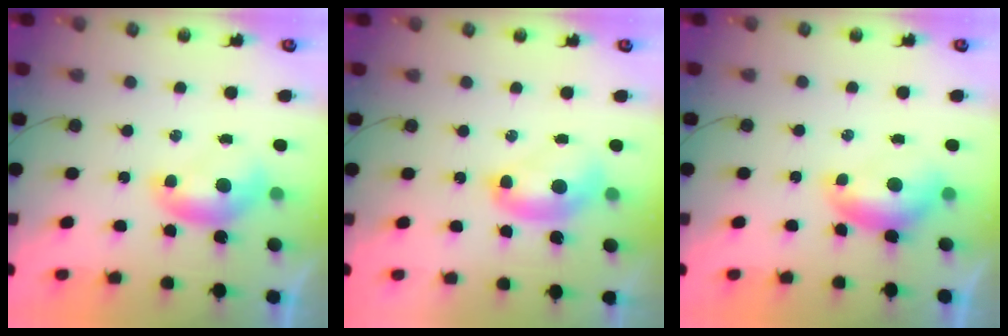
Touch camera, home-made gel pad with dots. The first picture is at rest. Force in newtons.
{"total": 2.8, "press": 2.8, "slide": 0.1}
{"total": 0.0}